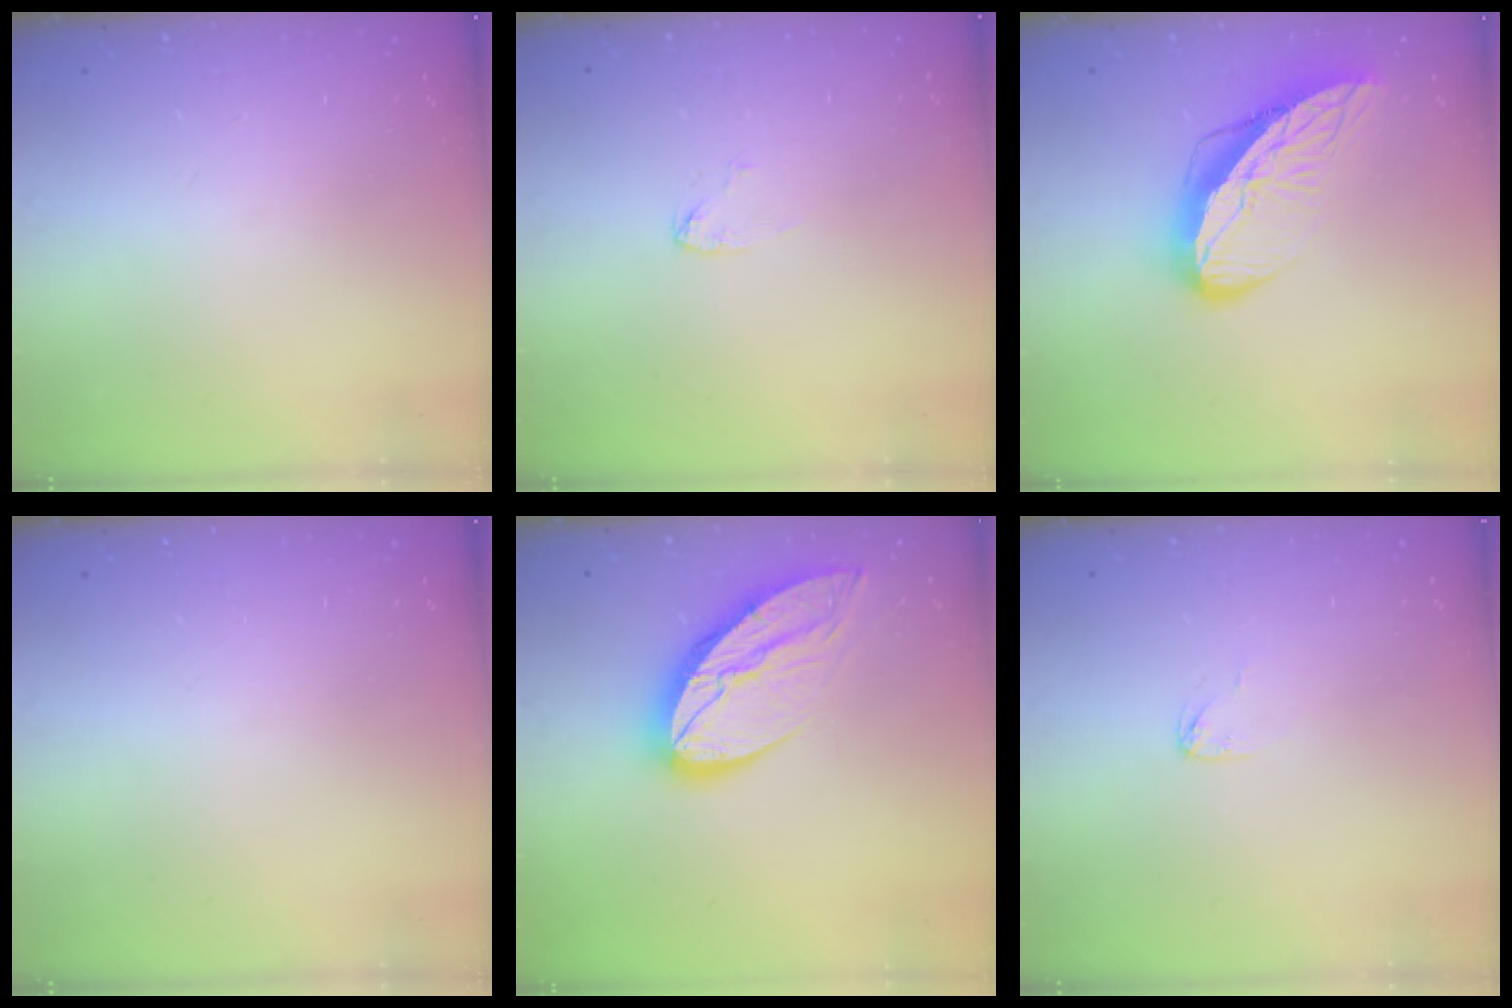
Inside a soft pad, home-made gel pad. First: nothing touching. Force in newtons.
{"total": 2.6, "press": 2.6, "slide": 0.1}
{"total": 12.0, "press": 12.0, "slide": 1.2}
{"total": 0.0}
{"total": 12.8, "press": 12.7, "slide": 1.4}
{"total": 2.9, "press": 2.9, "slide": 0.1}